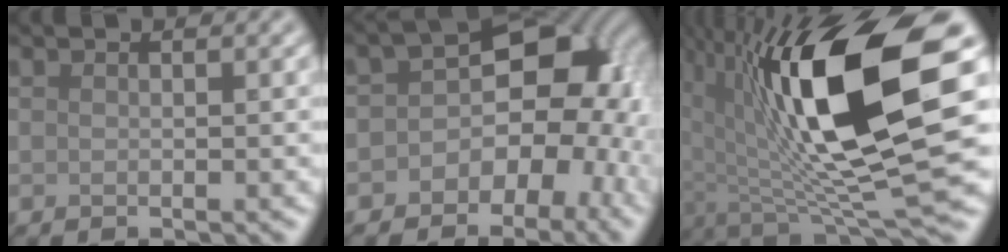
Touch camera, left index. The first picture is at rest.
{"total": 8.5, "force": [-2.0, 5.8, 5.9], "torque": [-0.043, 0.012, -0.042]}
{"total": 15.9, "force": [2.8, 5.1, 14.8], "torque": [-0.255, -0.017, 0.049]}